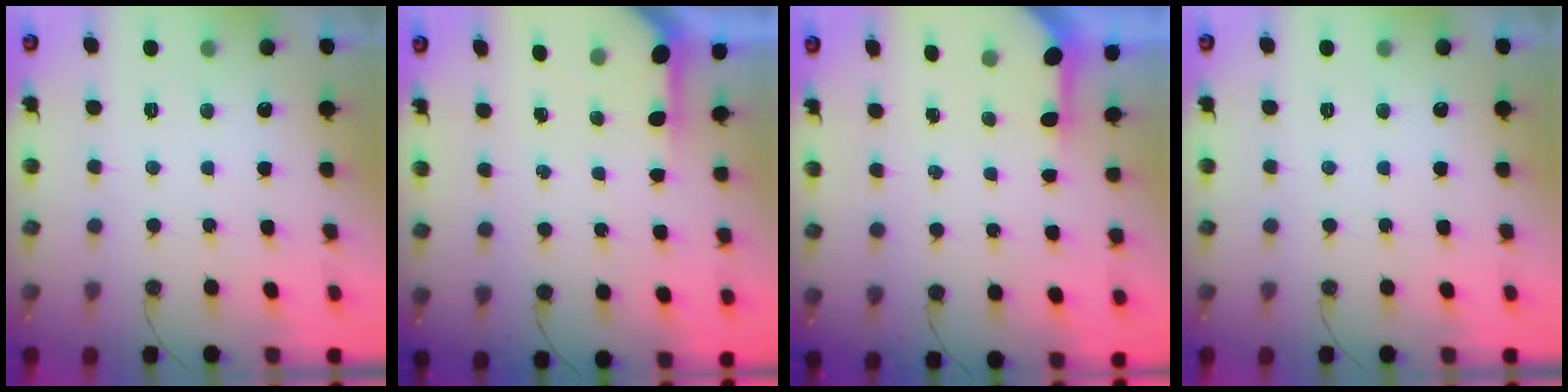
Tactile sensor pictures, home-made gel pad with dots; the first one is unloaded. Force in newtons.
{"total": 3.8, "press": 3.8, "slide": 0.3}
{"total": 3.1, "press": 3.1, "slide": 0.3}
{"total": 0.0}